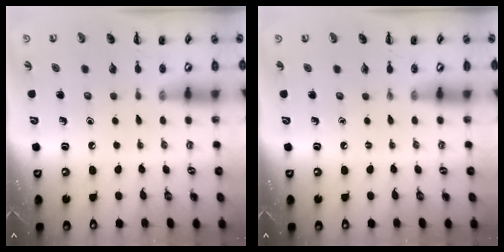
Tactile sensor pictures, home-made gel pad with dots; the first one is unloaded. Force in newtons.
{"total": 0.0}